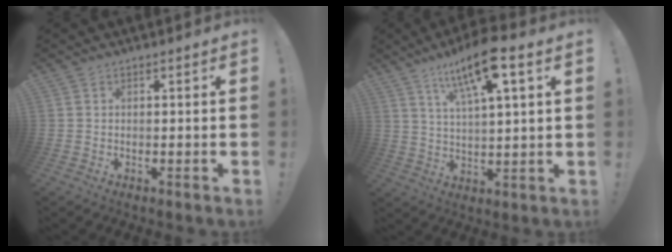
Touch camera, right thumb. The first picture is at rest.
{"total": 13.0, "force": [7.3, 2.8, 10.4], "torque": [-0.171, -0.031, 0.115]}